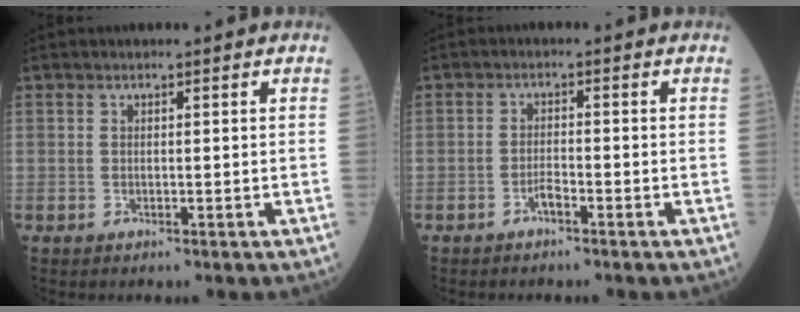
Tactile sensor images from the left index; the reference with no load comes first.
{"total": 1.7, "force": [-1.2, 0.2, 1.1], "torque": [-0.023, 0.001, -0.024]}